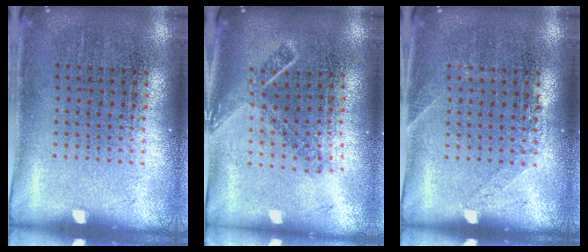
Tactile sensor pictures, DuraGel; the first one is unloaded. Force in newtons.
{"total": 1.8, "press": 1.3, "slide": 1.2}
{"total": 1.0, "press": 1.0, "slide": 0.2}